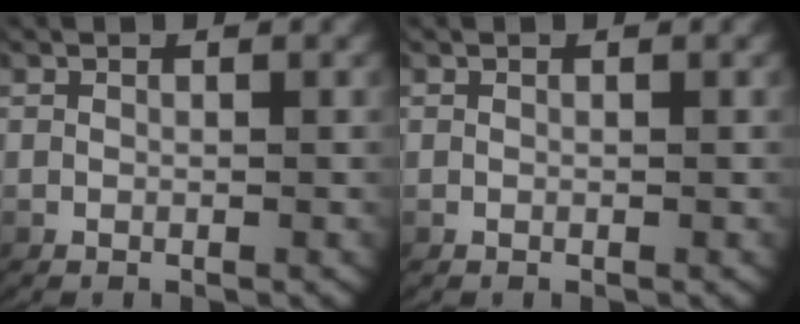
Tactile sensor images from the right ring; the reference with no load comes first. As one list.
[{"total": 0.0}]